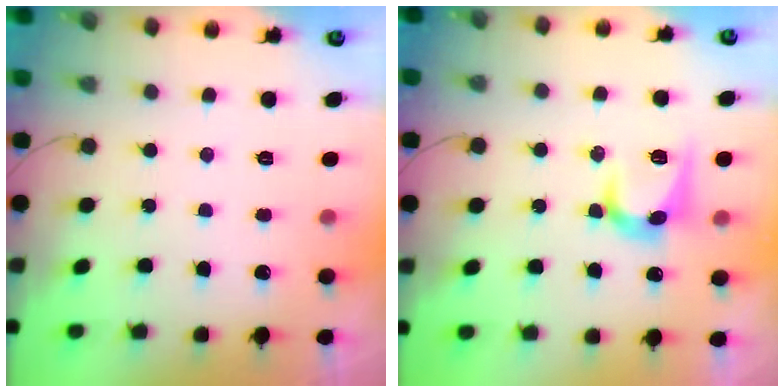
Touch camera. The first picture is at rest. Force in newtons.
{"total": 9.8, "press": 9.8, "slide": 0.7}